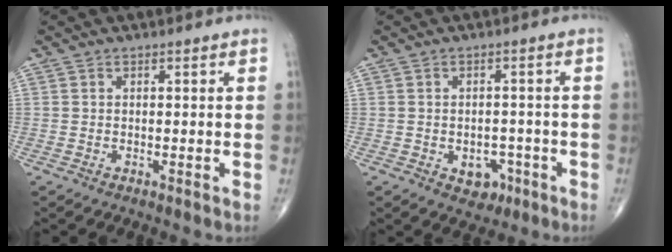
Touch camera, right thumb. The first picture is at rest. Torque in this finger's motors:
{"motor_torque": [-0.33, 0.46, 0.21, 0.20, 0.04]}